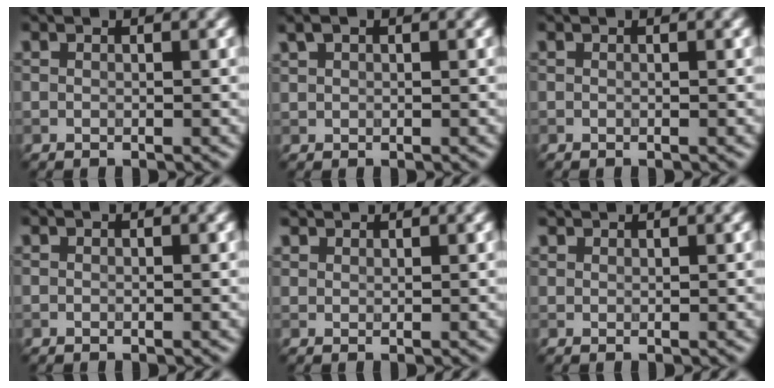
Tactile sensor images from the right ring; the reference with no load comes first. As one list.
[{"total": 1.1, "force": [0.6, 0.7, 0.6], "torque": [-0.013, 0.003, 0.010]}, {"total": 0.0}, {"total": 0.0}, {"total": 1.3, "force": [1.2, 0.6, 0.1], "torque": [-0.005, 0.000, 0.023]}, {"total": 1.1, "force": [1.0, 0.4, 0.0], "torque": [-0.004, 0.000, 0.020]}]